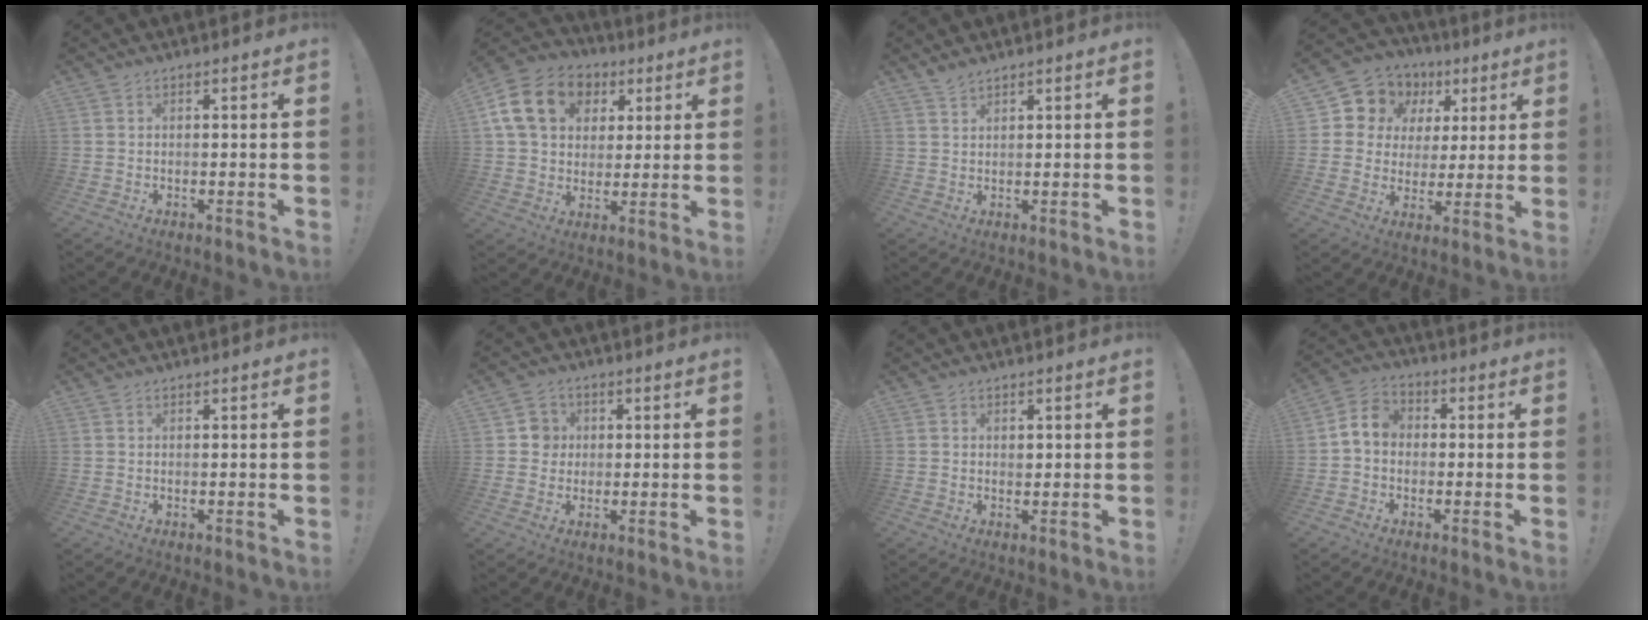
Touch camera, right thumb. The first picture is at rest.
{"total": 18.4, "force": [6.2, 14.1, 10.0], "torque": [-0.153, -0.006, 0.129]}
{"total": 2.4, "force": [2.1, 0.4, 1.1], "torque": [-0.019, -0.009, 0.038]}
{"total": 9.4, "force": [4.2, 8.2, 2.2], "torque": [-0.040, -0.034, 0.087]}
{"total": 0.0}
{"total": 5.0, "force": [0.8, 4.8, 1.1], "torque": [-0.015, 0.003, 0.015]}
{"total": 1.0, "force": [0.6, 0.8, 0.3], "torque": [0.006, -0.004, 0.008]}
{"total": 6.6, "force": [-0.3, 5.1, 4.1], "torque": [-0.078, 0.018, -0.001]}